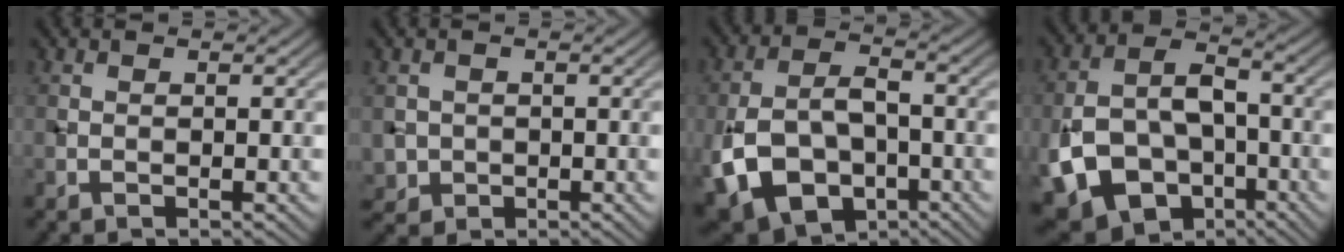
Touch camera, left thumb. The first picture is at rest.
{"total": 2.3, "force": [-0.1, 2.3, 0.3], "torque": [-0.015, -0.012, -0.002]}
{"total": 11.8, "force": [-4.8, 7.6, 7.6], "torque": [-0.166, -0.024, -0.086]}
{"total": 13.4, "force": [-5.5, 9.1, 8.2], "torque": [-0.181, -0.033, -0.096]}